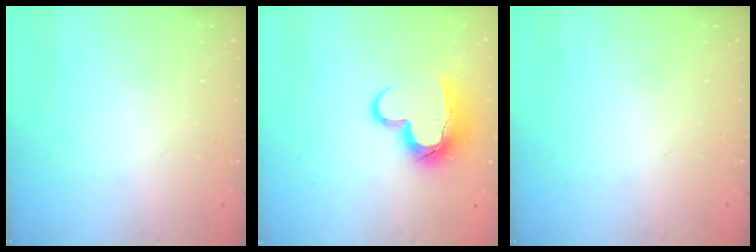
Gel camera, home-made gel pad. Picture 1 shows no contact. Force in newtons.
{"total": 14.3, "press": 14.3, "slide": 1.1}
{"total": 0.0}